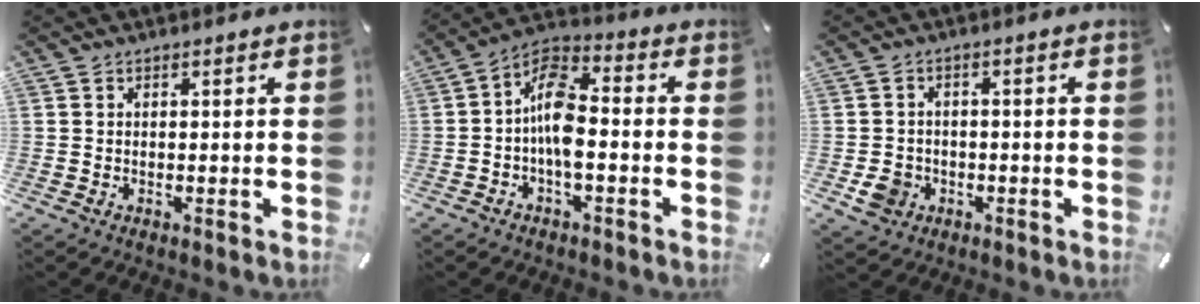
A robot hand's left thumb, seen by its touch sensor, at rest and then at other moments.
{"total": 10.0, "force": [-2.1, 5.2, 8.2], "torque": [-0.162, 0.007, -0.035]}
{"total": 5.3, "force": [-1.8, 4.6, 1.8], "torque": [-0.042, 0.002, -0.036]}